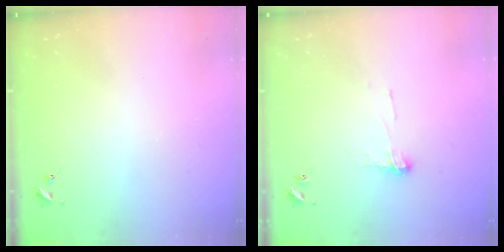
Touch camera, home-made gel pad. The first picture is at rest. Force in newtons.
{"total": 5.3, "press": 5.2, "slide": 0.5}